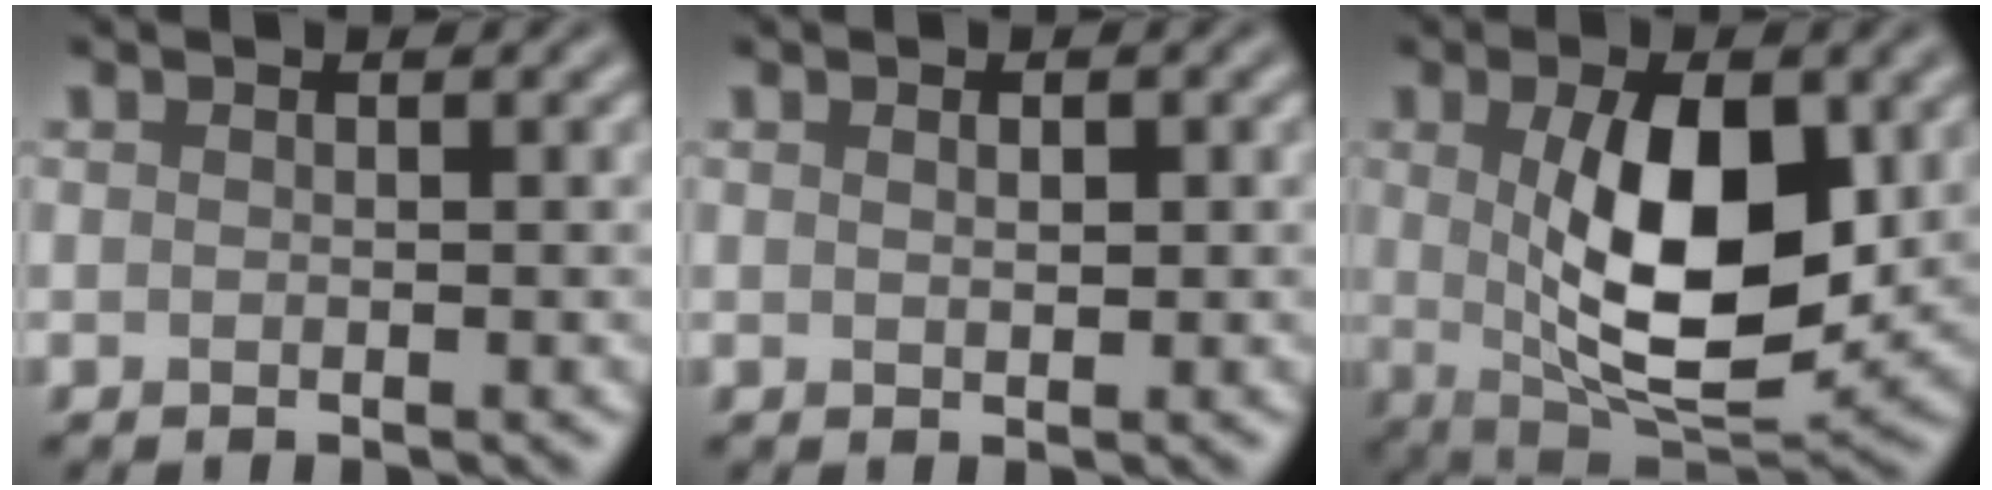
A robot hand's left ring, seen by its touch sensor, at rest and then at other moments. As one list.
[{"total": 0.9, "force": [0.3, 0.4, 0.7], "torque": [-0.011, 0.000, 0.007]}, {"total": 10.1, "force": [1.1, 4.4, 9.0], "torque": [-0.147, -0.009, 0.026]}]